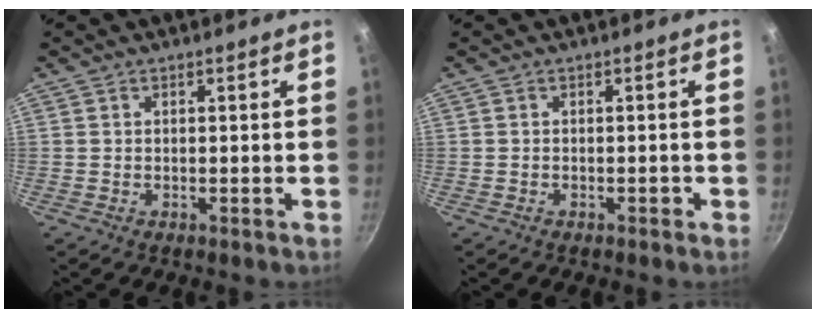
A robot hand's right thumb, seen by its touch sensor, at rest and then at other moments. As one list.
[{"total": 0.7, "force": [-0.4, 0.3, 0.4], "torque": [-0.005, 0.006, -0.004]}]